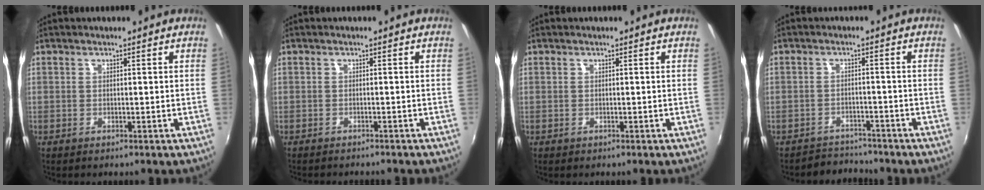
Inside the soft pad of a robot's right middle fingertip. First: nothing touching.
{"total": 3.3, "force": [-3.0, 0.6, 1.1], "torque": [-0.027, -0.013, -0.046]}
{"total": 0.0}
{"total": 4.2, "force": [-4.0, 1.4, -0.6], "torque": [-0.002, 0.010, -0.068]}